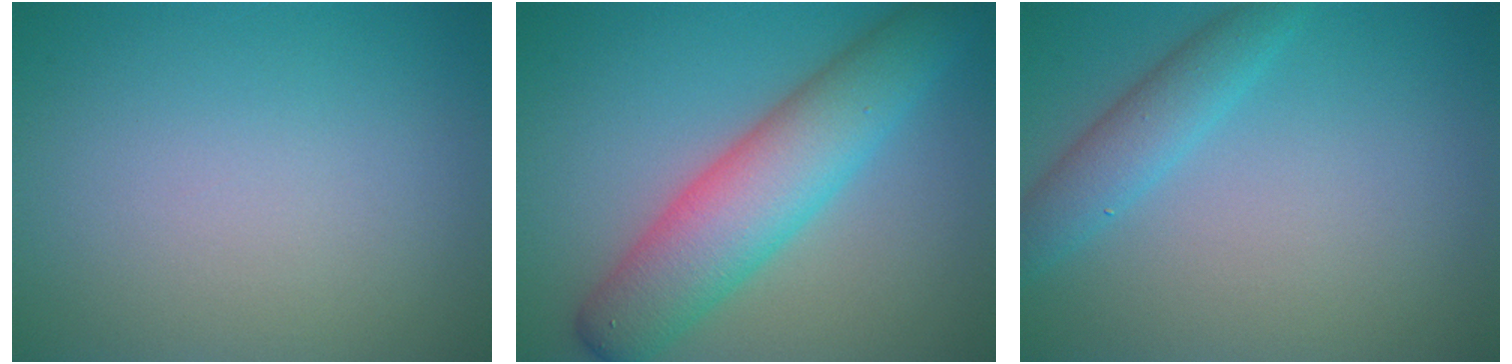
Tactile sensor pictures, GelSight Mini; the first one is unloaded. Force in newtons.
{"total": 7.5, "press": 7.5, "slide": 0.2}
{"total": 2.9, "press": 2.9, "slide": 0.2}